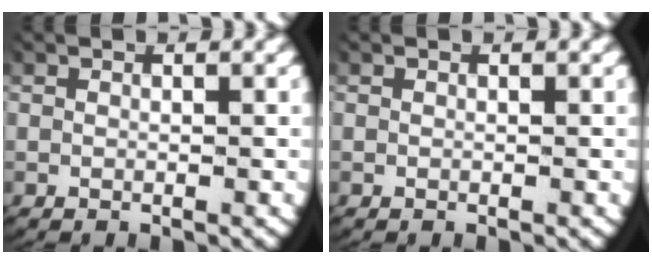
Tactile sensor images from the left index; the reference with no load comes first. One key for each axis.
{"total": 0.0}